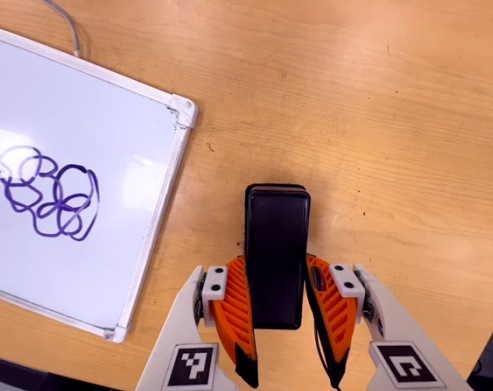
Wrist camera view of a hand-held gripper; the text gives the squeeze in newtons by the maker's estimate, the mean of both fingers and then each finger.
{"total": 5.2, "left": 3.1, "right": 7.2}